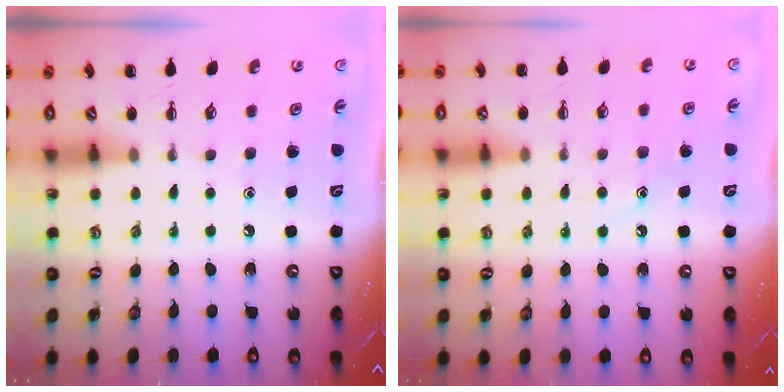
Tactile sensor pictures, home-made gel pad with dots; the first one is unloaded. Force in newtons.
{"total": 8.0, "press": 7.9, "slide": 1.4}